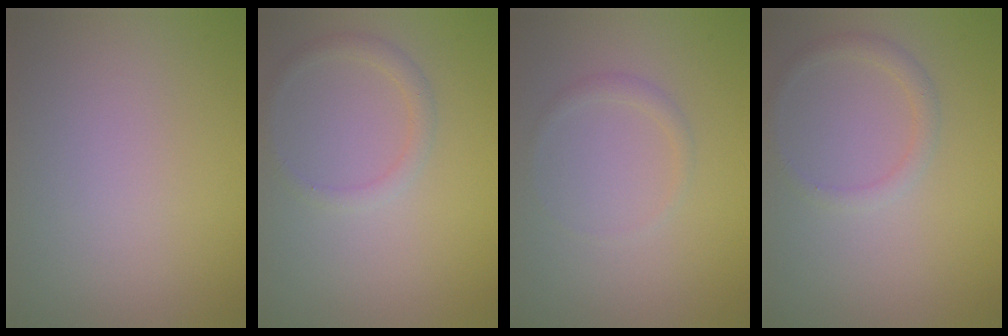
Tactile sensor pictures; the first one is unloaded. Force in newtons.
{"total": 1.4, "press": 1.4, "slide": 0.2}
{"total": 0.9, "press": 0.9, "slide": 0.1}
{"total": 1.4, "press": 1.4, "slide": 0.2}